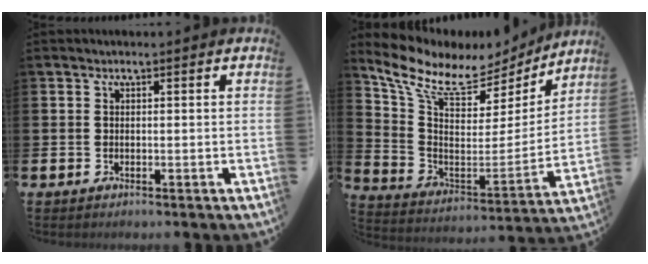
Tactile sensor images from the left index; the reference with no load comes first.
{"total": 10.3, "force": [8.5, 4.2, 4.0], "torque": [-0.120, -0.058, 0.145]}